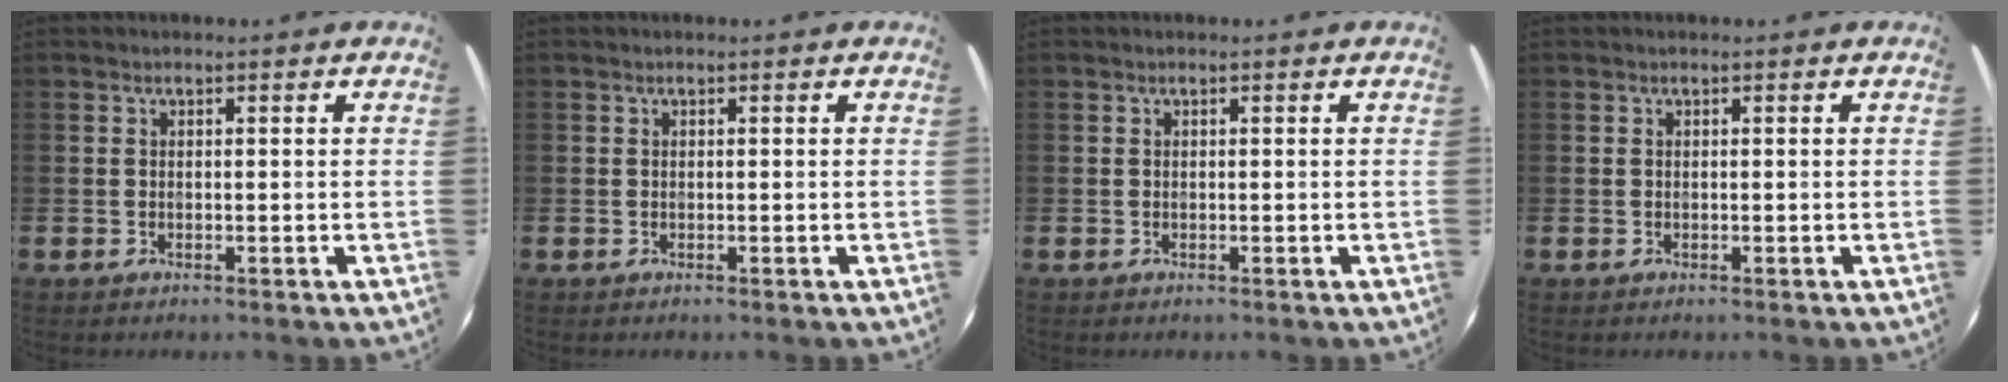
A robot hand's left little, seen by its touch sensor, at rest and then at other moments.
{"total": 0.0}
{"total": 0.0}
{"total": 0.0}